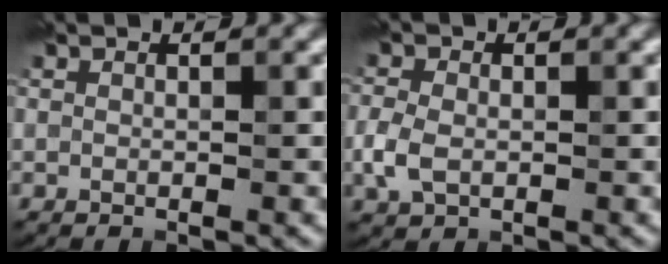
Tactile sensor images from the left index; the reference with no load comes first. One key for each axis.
{"total": 2.8, "fx": -0.6, "fy": 2.1, "fz": 1.9, "tx": -0.045, "ty": -0.002, "tz": -0.015}